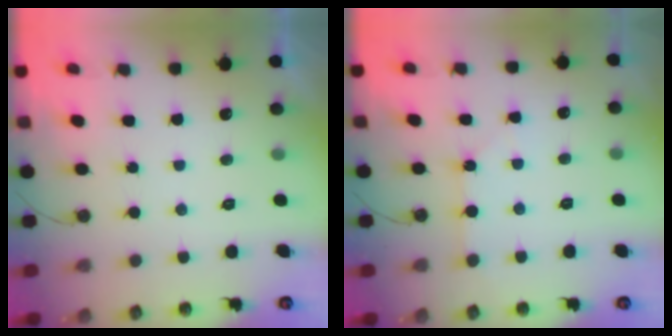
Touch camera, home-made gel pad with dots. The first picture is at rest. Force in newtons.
{"total": 0.9, "press": 0.8, "slide": 0.2}